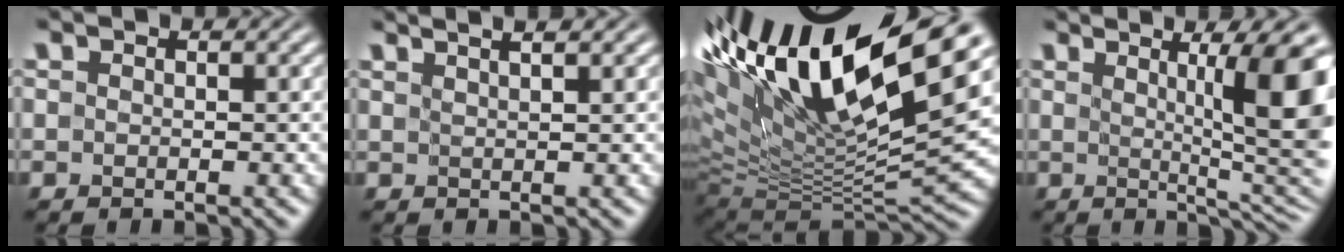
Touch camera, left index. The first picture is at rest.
{"total": 4.2, "force": [2.9, 1.4, 2.7], "torque": [-0.019, 0.037, 0.009]}
{"total": 17.9, "force": [8.3, 5.2, 15.0], "torque": [-0.269, 0.036, 0.148]}
{"total": 10.9, "force": [2.3, 2.0, 10.5], "torque": [-0.114, 0.004, 0.036]}